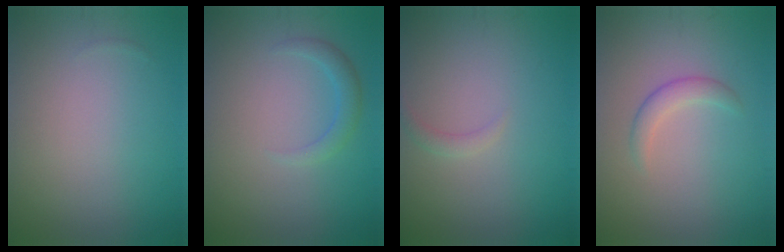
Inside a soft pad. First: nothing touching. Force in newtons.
{"total": 1.6, "press": 1.6, "slide": 0.1}
{"total": 0.9, "press": 0.9, "slide": 0.1}
{"total": 1.6, "press": 1.6, "slide": 0.1}